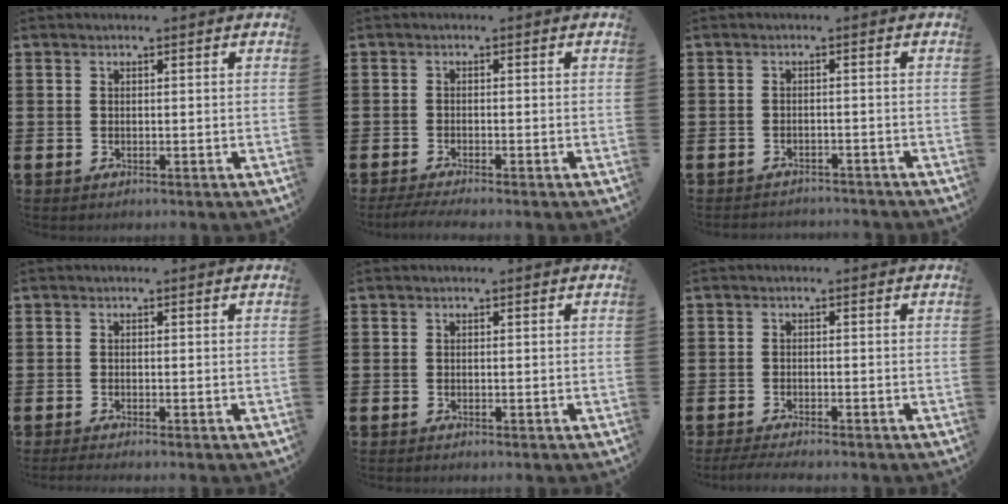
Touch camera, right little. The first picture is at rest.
{"total": 1.4, "force": [-1.1, 0.0, 0.9], "torque": [-0.014, -0.001, -0.020]}
{"total": 1.3, "force": [-1.3, 0.1, -0.1], "torque": [-0.004, 0.004, -0.028]}
{"total": 0.7, "force": [-0.5, 0.0, 0.5], "torque": [-0.007, -0.002, -0.010]}
{"total": 0.0}
{"total": 1.5, "force": [-1.3, 0.0, 0.7], "torque": [-0.011, 0.002, -0.026]}